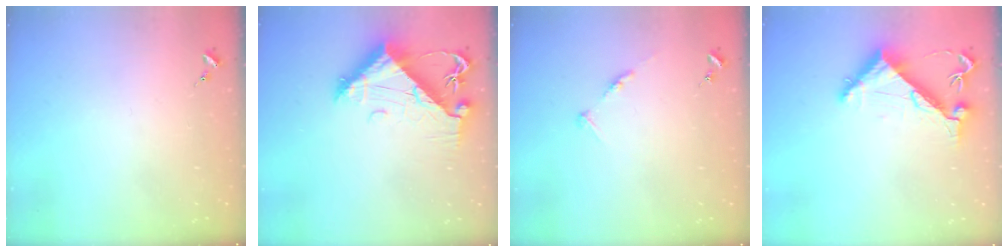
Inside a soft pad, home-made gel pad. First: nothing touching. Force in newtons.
{"total": 9.1, "press": 9.1, "slide": 1.1}
{"total": 5.8, "press": 5.8, "slide": 0.6}
{"total": 6.7, "press": 6.6, "slide": 0.7}